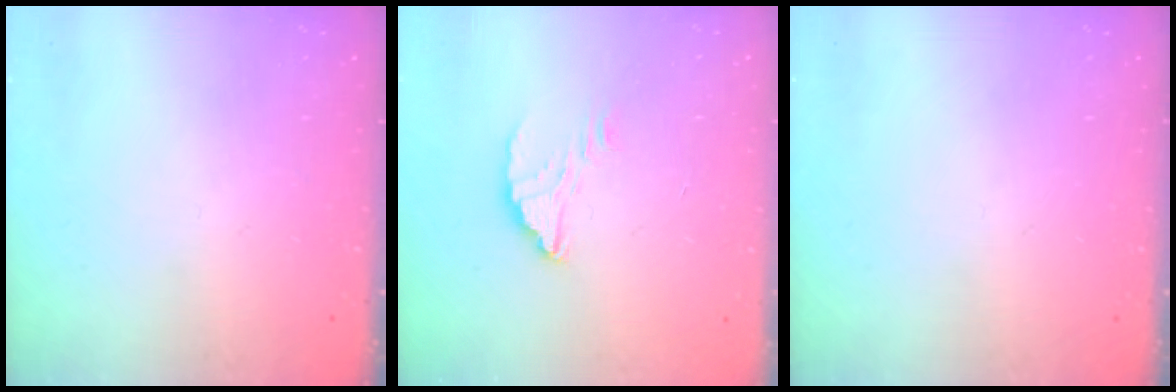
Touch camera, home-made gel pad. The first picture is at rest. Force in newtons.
{"total": 3.2, "press": 3.2, "slide": 0.2}
{"total": 0.0}